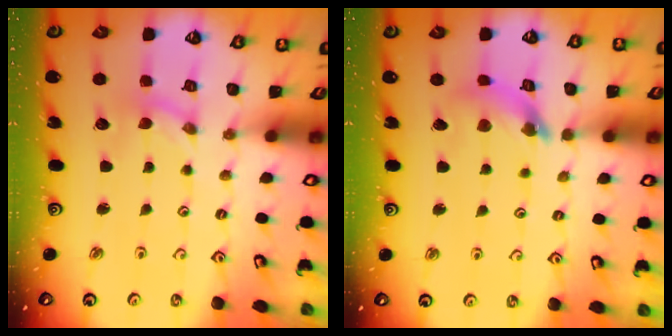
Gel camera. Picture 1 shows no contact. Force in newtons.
{"total": 7.9, "press": 7.9, "slide": 0.8}